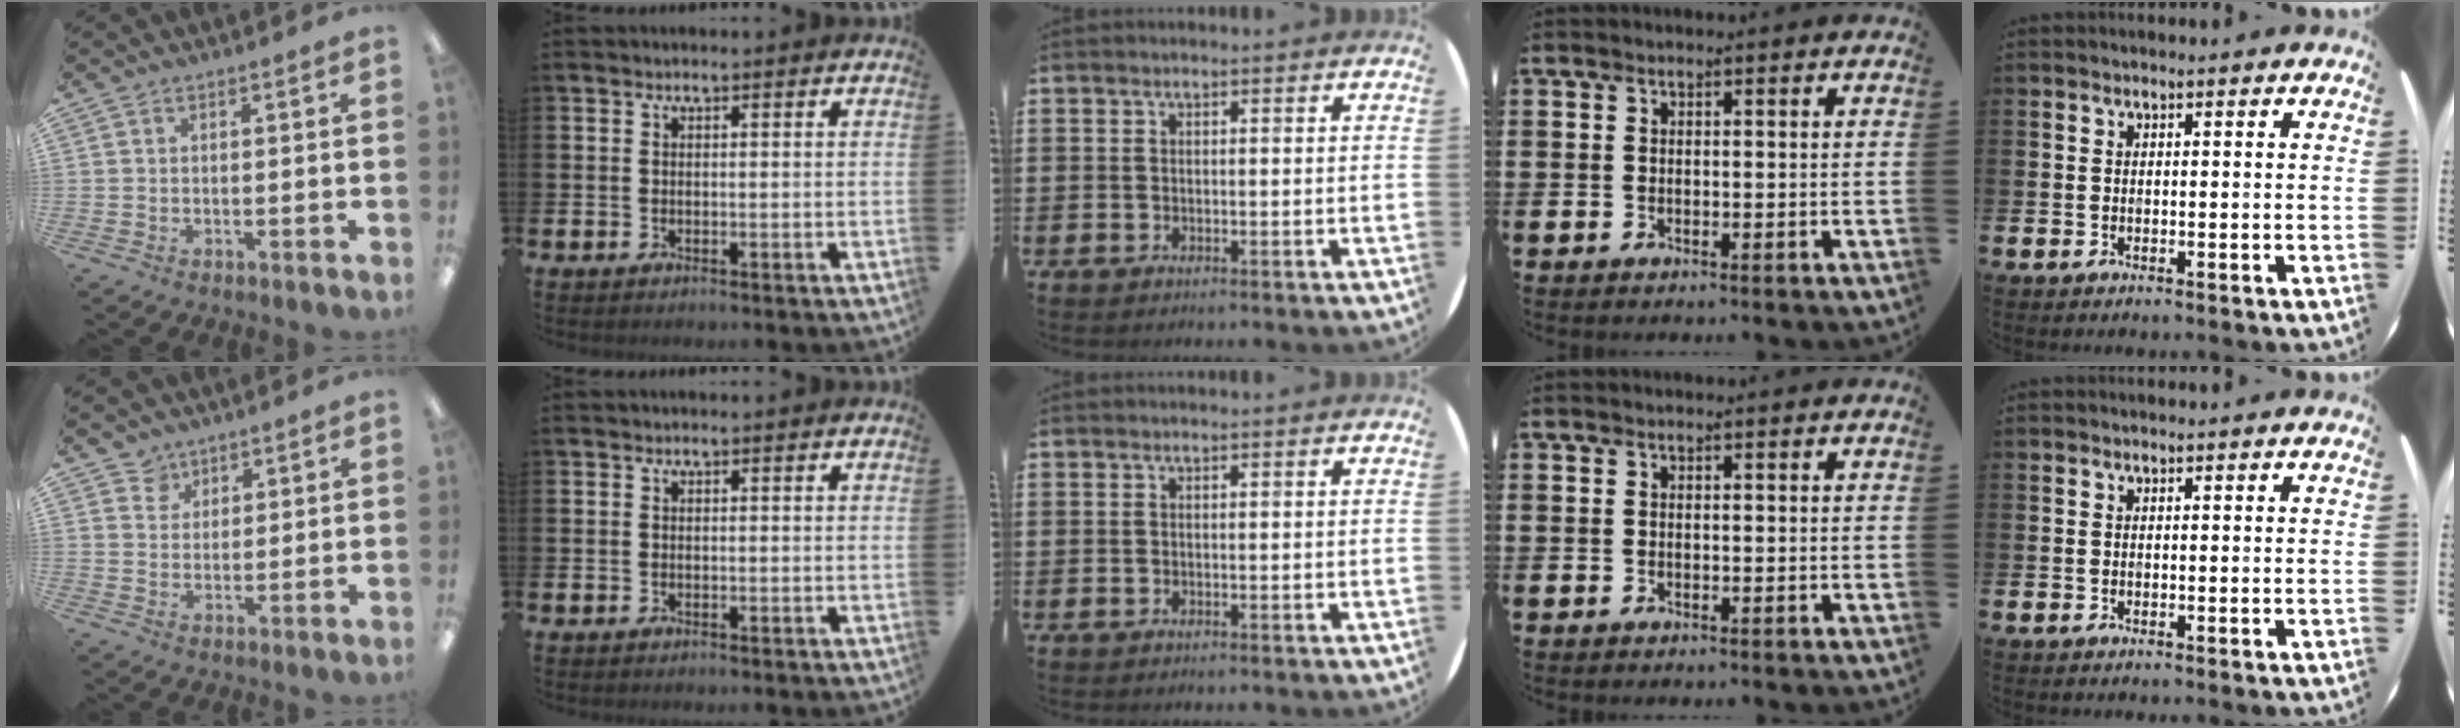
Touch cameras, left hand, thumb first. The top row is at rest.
{"thumb": {"total": 3.8, "force": [2.7, 2.7, -0.1], "torque": [0.005, -0.010, 0.049]}}